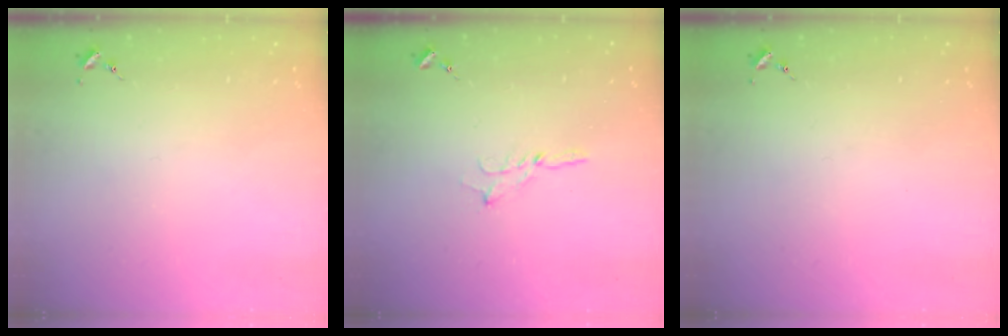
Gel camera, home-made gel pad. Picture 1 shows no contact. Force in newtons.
{"total": 2.5, "press": 2.5, "slide": 0.2}
{"total": 0.0}